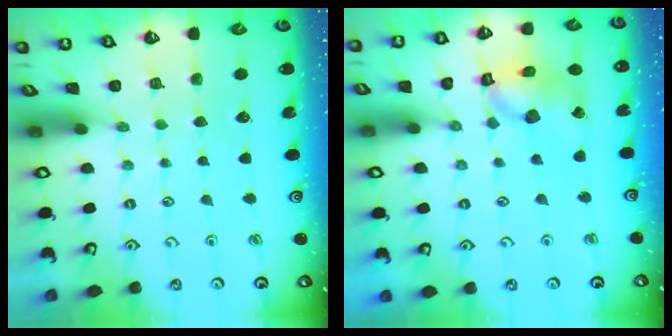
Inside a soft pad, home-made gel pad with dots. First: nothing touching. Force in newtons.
{"total": 13.4, "press": 13.2, "slide": 1.9}